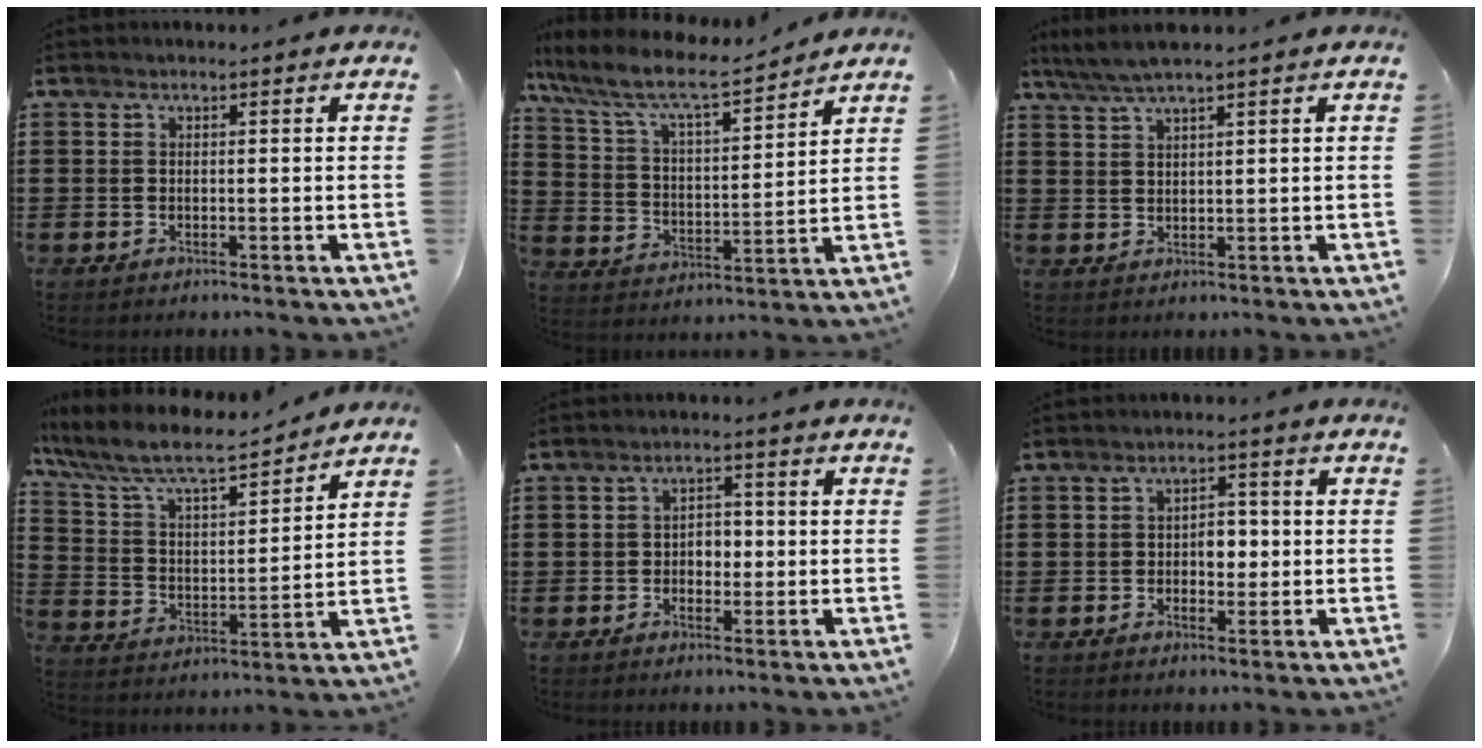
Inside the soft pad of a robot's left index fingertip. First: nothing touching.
{"total": 8.2, "force": [6.8, 1.2, 4.3], "torque": [-0.112, -0.039, 0.113]}
{"total": 3.9, "force": [3.0, 0.1, 2.4], "torque": [-0.052, -0.002, 0.056]}
{"total": 8.0, "force": [6.9, 1.3, 3.8], "torque": [-0.103, -0.042, 0.114]}
{"total": 2.9, "force": [-0.5, 2.2, 1.9], "torque": [-0.035, 0.004, -0.015]}
{"total": 3.5, "force": [-0.2, 2.2, 2.7], "torque": [-0.040, 0.001, -0.010]}